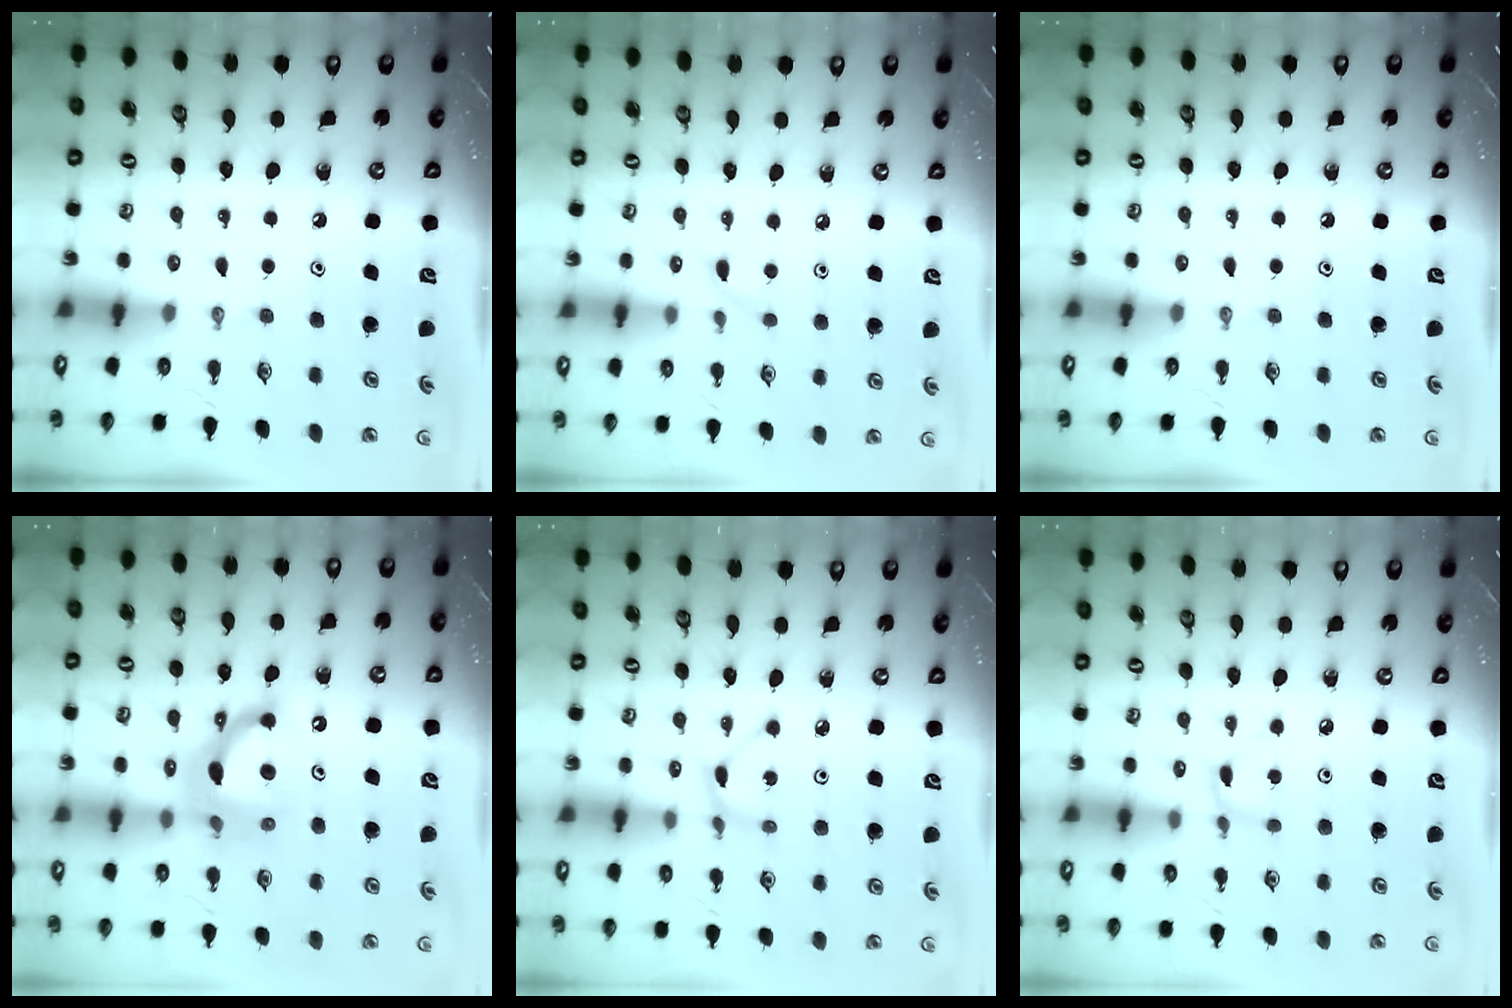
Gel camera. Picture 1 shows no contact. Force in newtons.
{"total": 3.9, "press": 3.8, "slide": 0.5}
{"total": 0.0}
{"total": 11.7, "press": 11.7, "slide": 1.0}
{"total": 2.6, "press": 2.6, "slide": 0.3}
{"total": 2.8, "press": 2.8, "slide": 0.3}